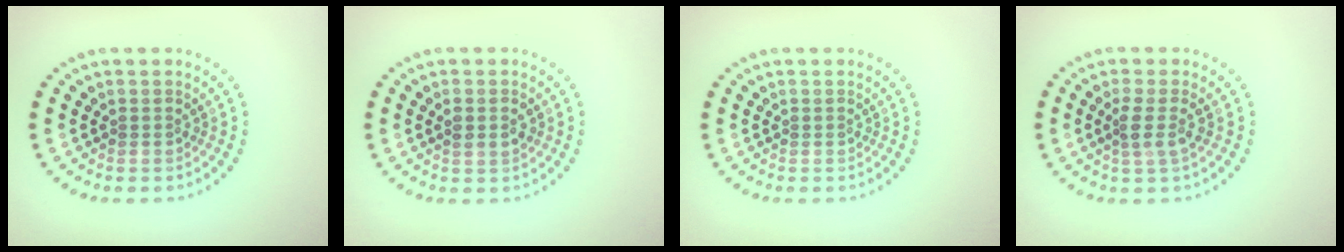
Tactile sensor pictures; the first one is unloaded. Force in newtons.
{"total": 1.6, "press": 1.6, "slide": 0.4}
{"total": 0.0}
{"total": 2.0, "press": 1.6, "slide": 1.2}